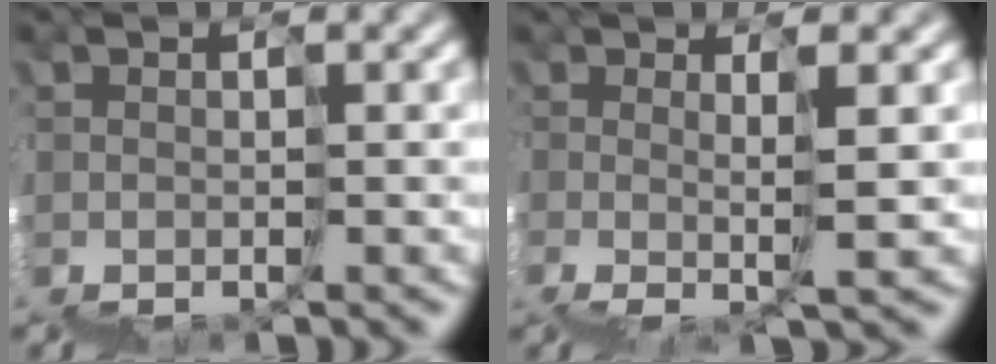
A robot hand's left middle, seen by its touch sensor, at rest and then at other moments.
{"total": 2.6, "force": [2.3, -1.2, 0.6], "torque": [0.018, 0.027, 0.036]}